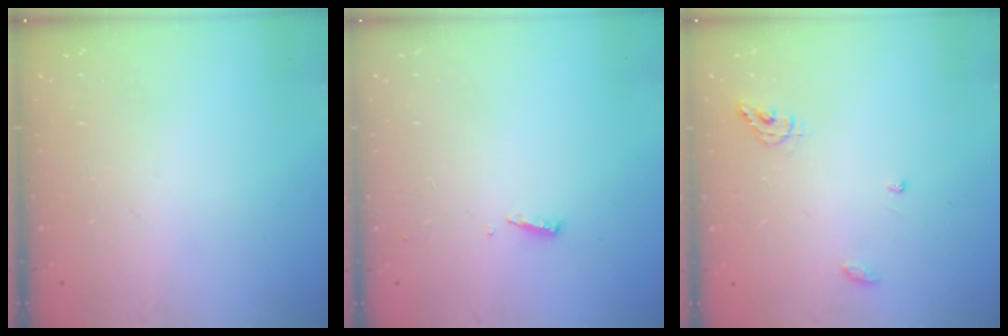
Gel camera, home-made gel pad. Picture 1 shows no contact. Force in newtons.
{"total": 3.1, "press": 3.1, "slide": 0.3}
{"total": 6.4, "press": 6.4, "slide": 0.1}